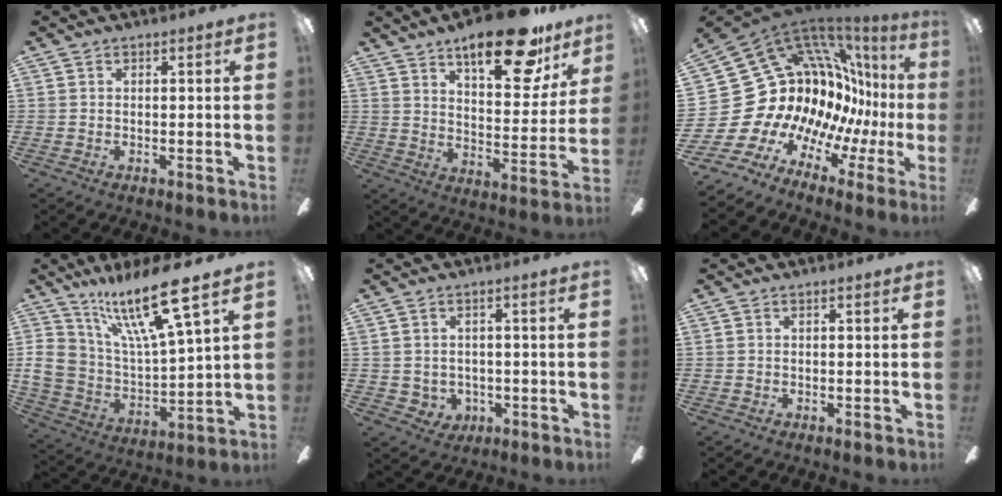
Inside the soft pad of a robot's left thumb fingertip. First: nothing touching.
{"total": 20.0, "force": [14.2, 6.7, 12.4], "torque": [-0.178, -0.082, 0.229]}
{"total": 19.1, "force": [1.7, 16.5, 9.5], "torque": [-0.159, -0.112, 0.101]}
{"total": 21.1, "force": [12.7, 6.8, 15.4], "torque": [-0.298, -0.073, 0.211]}
{"total": 3.4, "force": [0.2, 3.3, 0.9], "torque": [-0.017, -0.002, 0.002]}
{"total": 0.0}